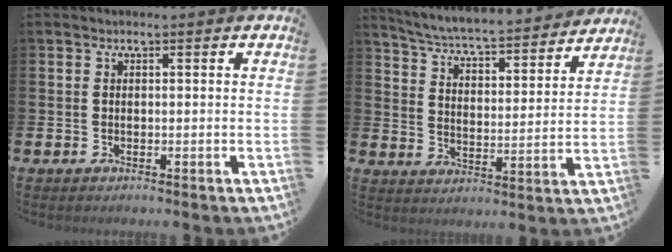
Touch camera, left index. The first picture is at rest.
{"total": 5.9, "force": [5.7, 0.3, 1.4], "torque": [-0.060, -0.049, 0.094]}